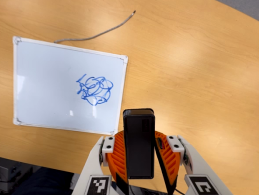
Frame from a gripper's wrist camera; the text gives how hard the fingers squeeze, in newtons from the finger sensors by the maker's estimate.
{"total": 6.4, "left": 6.2, "right": 6.6}